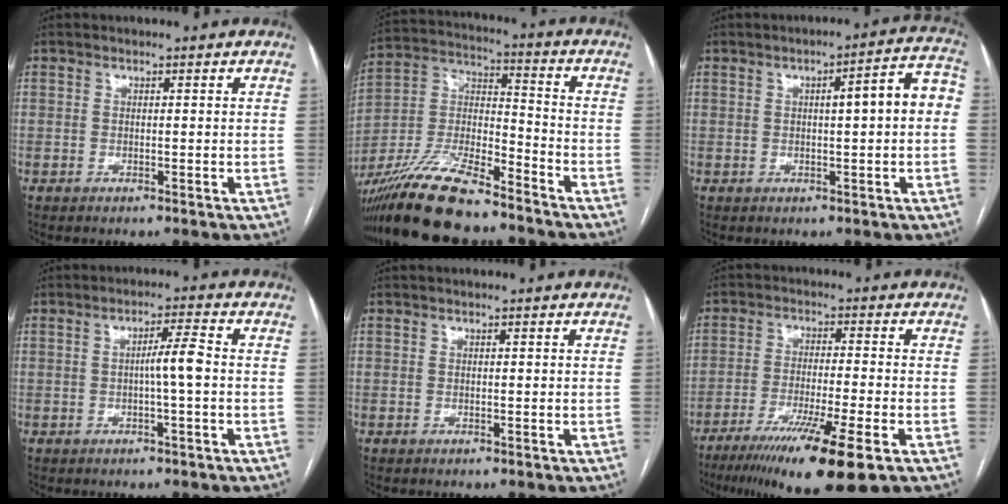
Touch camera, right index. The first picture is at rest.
{"total": 18.3, "force": [-14.7, 3.6, 10.3], "torque": [-0.228, -0.013, -0.275]}
{"total": 7.6, "force": [0.4, 1.0, 7.6], "torque": [-0.096, 0.029, 0.001]}
{"total": 4.1, "force": [-0.4, -0.1, 4.0], "torque": [-0.067, 0.005, -0.007]}
{"total": 0.0}
{"total": 14.2, "force": [-8.7, -0.1, 11.2], "torque": [-0.182, -0.039, -0.143]}